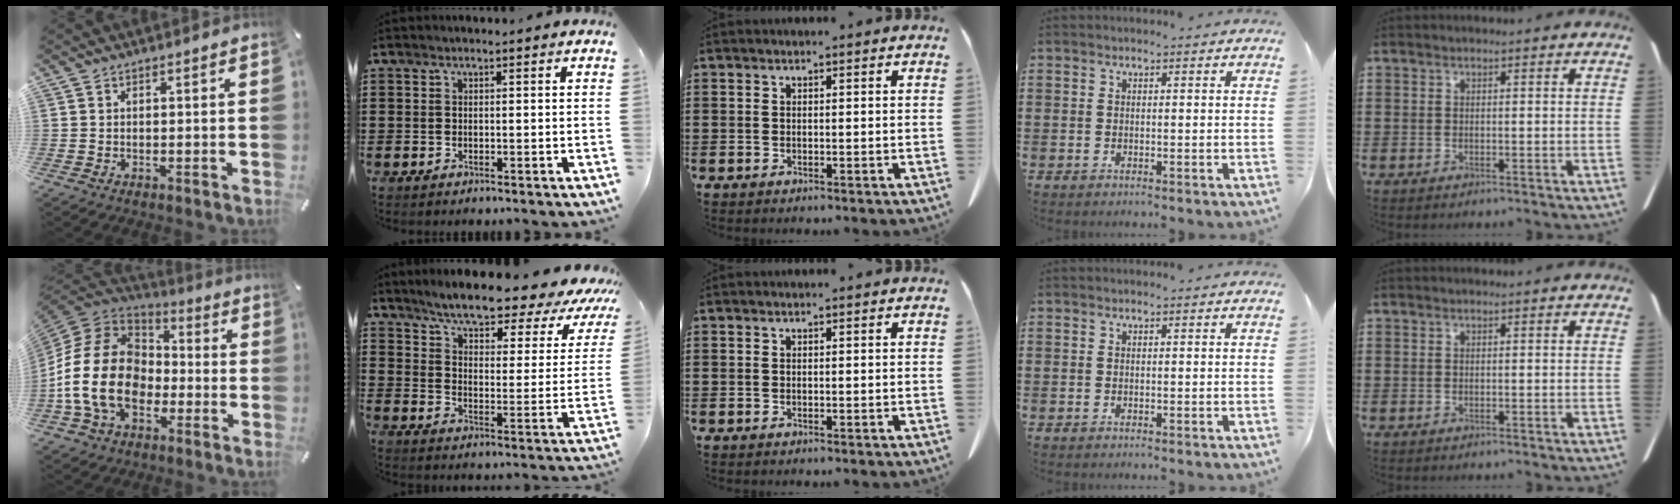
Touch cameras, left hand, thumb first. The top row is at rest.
{"thumb": {"total": 19.1, "force": [-5.4, 14.0, 11.8], "torque": [-0.257, 0.035, -0.094]}, "index": {"total": 6.8, "force": [5.7, 0.3, 3.7], "torque": [-0.090, -0.041, 0.086]}}